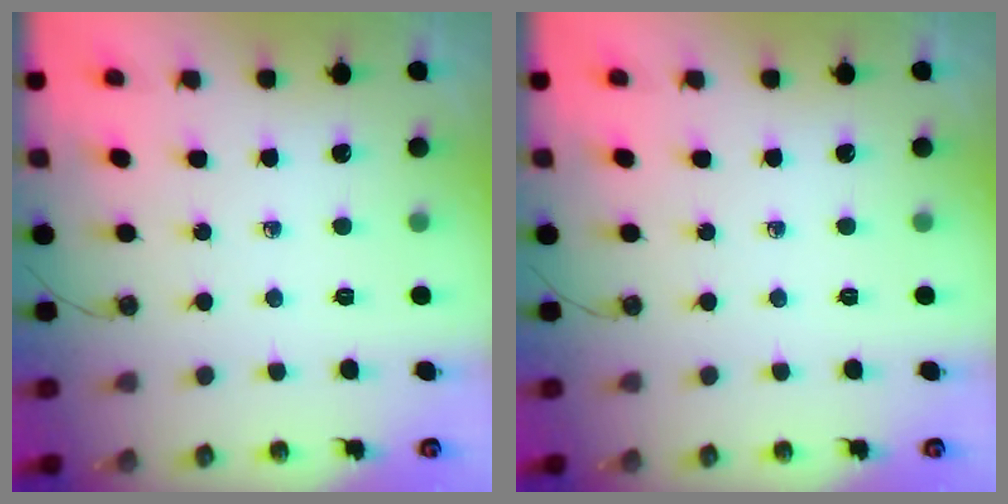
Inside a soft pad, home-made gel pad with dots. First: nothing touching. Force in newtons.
{"total": 0.0}